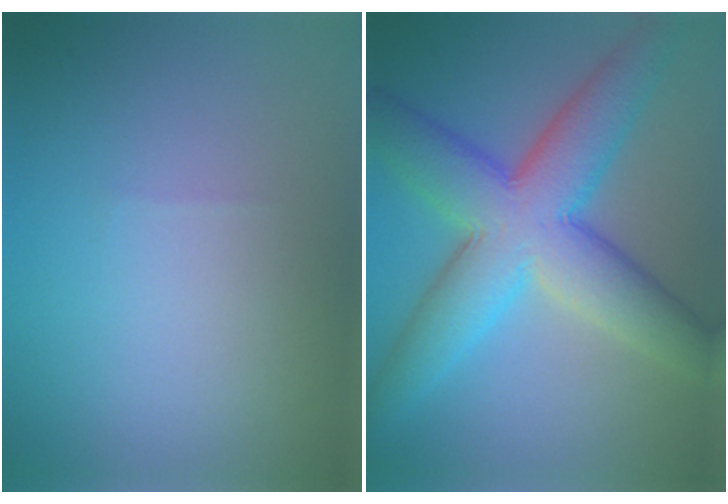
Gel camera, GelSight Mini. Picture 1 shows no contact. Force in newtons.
{"total": 10.0, "press": 10.0, "slide": 0.3}